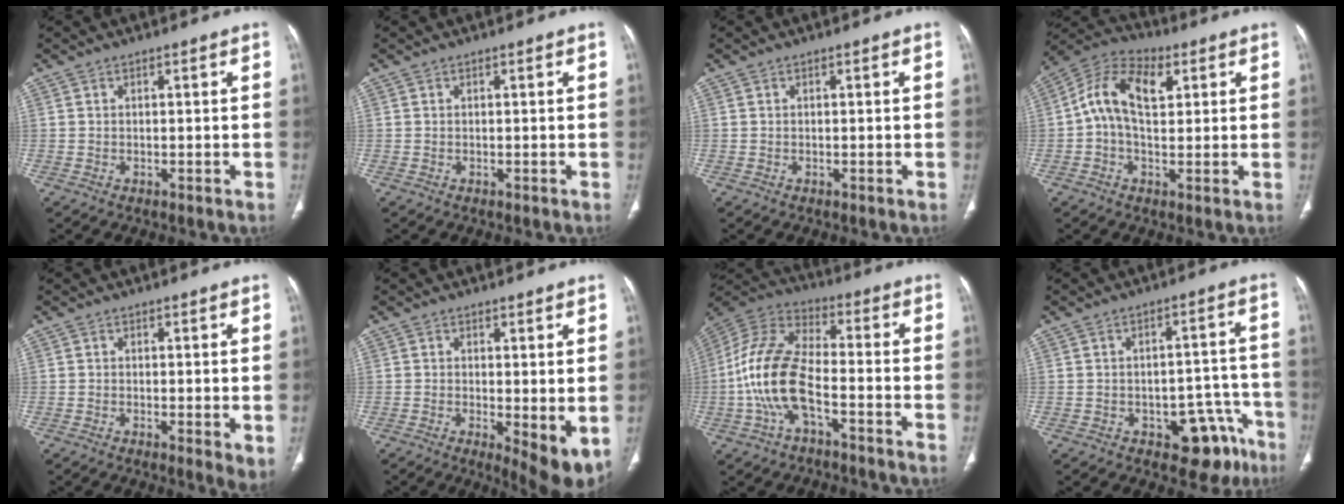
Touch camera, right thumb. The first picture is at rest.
{"total": 0.0}
{"total": 0.0}
{"total": 11.7, "force": [2.4, 7.0, 9.0], "torque": [-0.151, 0.023, 0.036]}
{"total": 3.3, "force": [-0.1, 1.1, 3.1], "torque": [-0.048, -0.013, -0.004]}
{"total": 7.2, "force": [-0.6, 2.5, 6.7], "torque": [-0.097, -0.022, -0.005]}
{"total": 14.4, "force": [-4.0, 6.6, 12.1], "torque": [-0.259, 0.038, -0.082]}
{"total": 10.5, "force": [-5.6, 6.0, 6.5], "torque": [-0.038, 0.045, -0.064]}